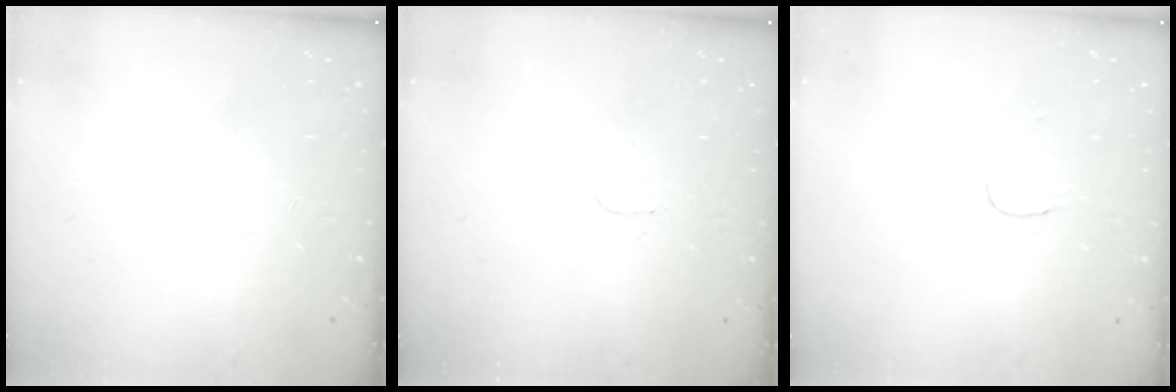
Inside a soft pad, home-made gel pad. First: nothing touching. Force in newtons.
{"total": 3.7, "press": 3.7, "slide": 0.3}
{"total": 6.2, "press": 6.2, "slide": 0.5}